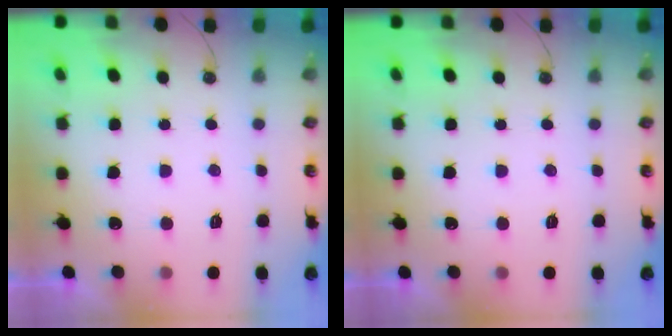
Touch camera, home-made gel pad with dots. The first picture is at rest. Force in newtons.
{"total": 0.0}